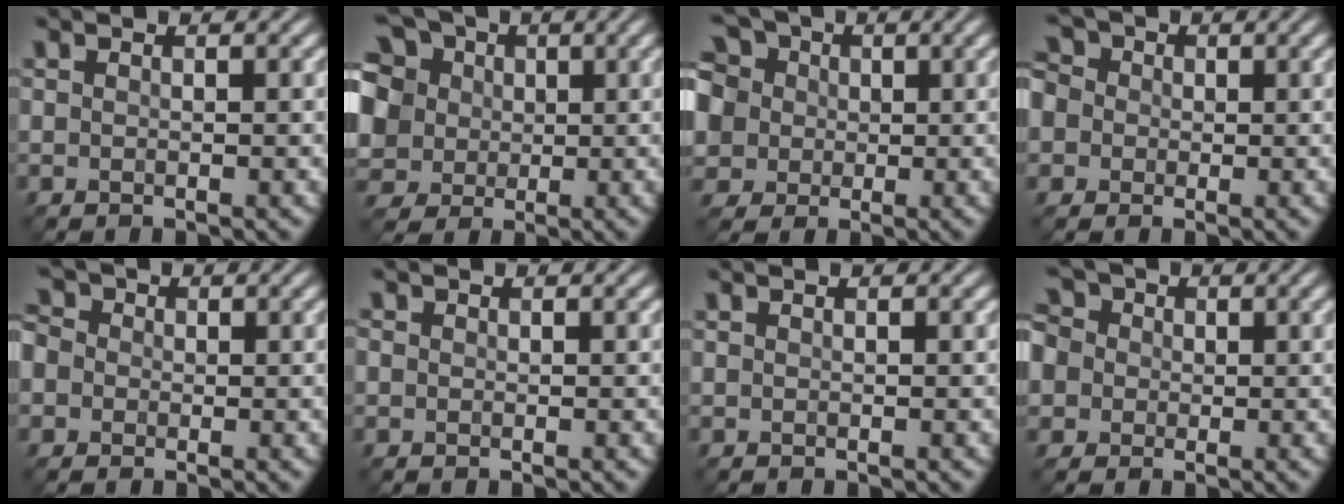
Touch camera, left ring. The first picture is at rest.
{"total": 13.5, "force": [3.2, 11.5, 6.4], "torque": [-0.171, 0.032, 0.029]}
{"total": 11.1, "force": [2.6, 9.3, 5.5], "torque": [-0.122, 0.029, 0.005]}
{"total": 7.5, "force": [0.2, 6.8, 3.3], "torque": [-0.076, 0.037, -0.041]}
{"total": 6.0, "force": [0.0, 5.4, 2.6], "torque": [-0.061, 0.033, -0.038]}
{"total": 0.8, "force": [0.1, 0.8, 0.1], "torque": [0.001, 0.001, -0.004]}
{"total": 0.0}
{"total": 8.6, "force": [0.7, 7.5, 4.0], "torque": [-0.092, 0.040, -0.033]}